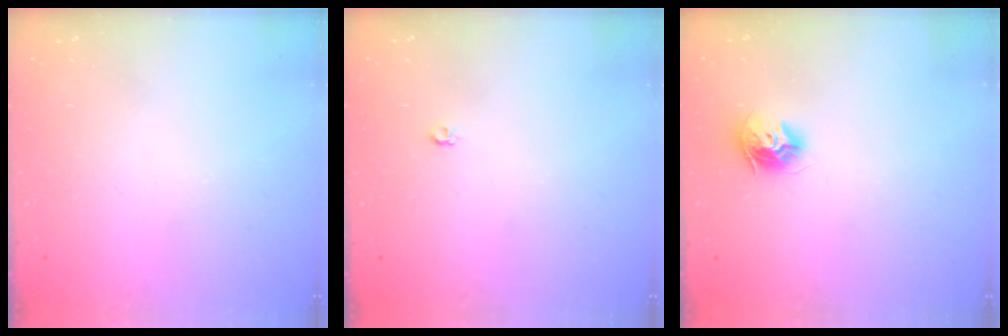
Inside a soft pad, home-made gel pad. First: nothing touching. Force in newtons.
{"total": 3.5, "press": 3.4, "slide": 0.3}
{"total": 8.5, "press": 8.5, "slide": 0.4}